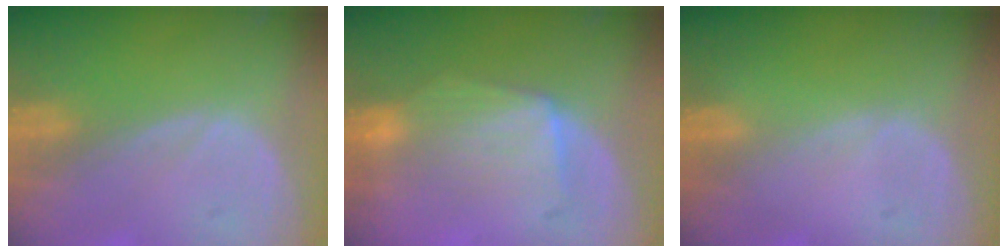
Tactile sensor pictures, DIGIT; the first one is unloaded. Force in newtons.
{"total": 7.0, "press": 6.6, "slide": 2.3}
{"total": 0.0}